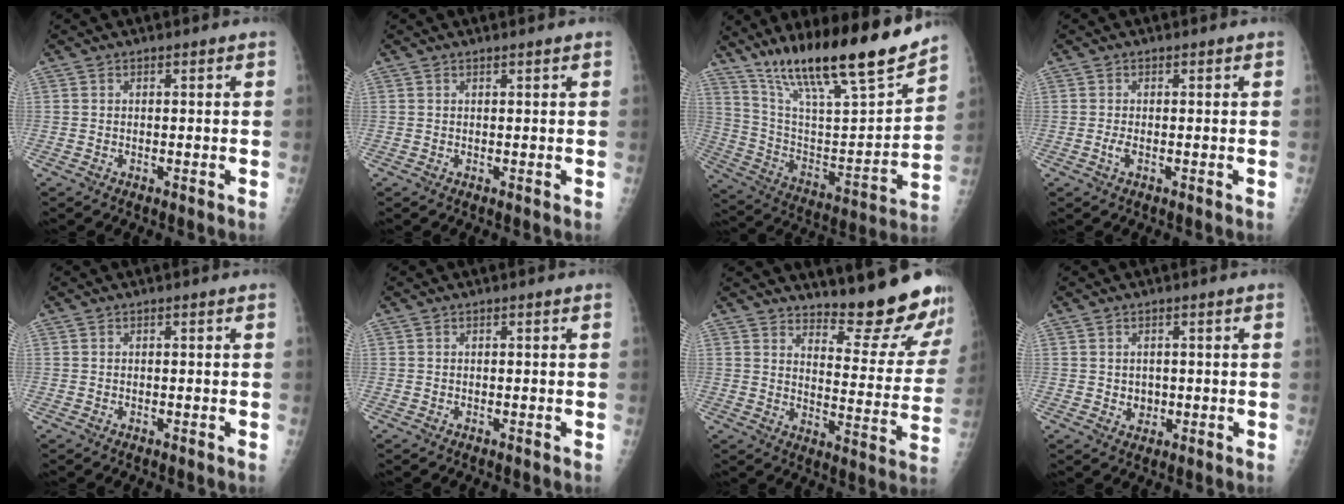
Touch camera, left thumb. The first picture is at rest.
{"total": 0.6, "force": [0.5, 0.0, 0.3], "torque": [-0.005, -0.002, 0.009]}
{"total": 25.3, "force": [19.2, 4.4, 15.8], "torque": [-0.238, -0.078, 0.330]}
{"total": 1.1, "force": [-0.1, 0.4, 1.0], "torque": [-0.024, -0.003, -0.004]}
{"total": 0.0}
{"total": 0.0}
{"total": 16.9, "force": [15.7, 2.6, 5.7], "torque": [-0.039, -0.164, 0.202]}
{"total": 2.1, "force": [0.1, 1.9, 1.0], "torque": [-0.005, 0.000, 0.007]}